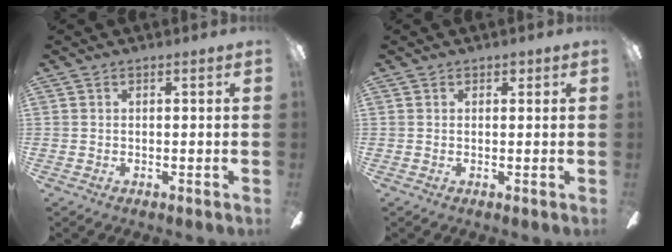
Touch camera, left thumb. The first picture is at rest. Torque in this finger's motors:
{"motor_torque": [0.08, -0.10, 0.68, -0.02, 0.00]}